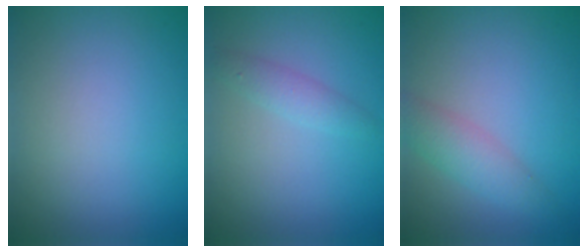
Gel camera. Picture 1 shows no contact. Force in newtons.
{"total": 1.6, "press": 1.6, "slide": 0.1}
{"total": 3.0, "press": 3.0, "slide": 0.1}